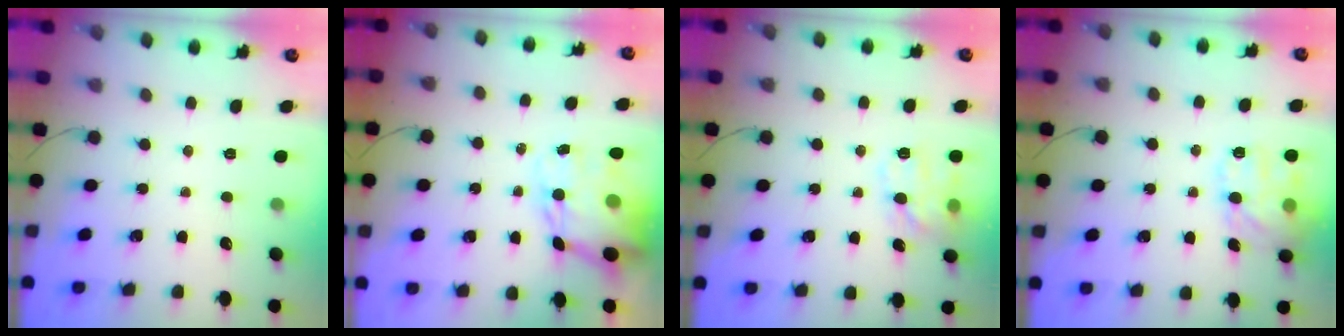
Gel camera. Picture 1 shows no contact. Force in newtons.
{"total": 15.7, "press": 15.2, "slide": 3.7}
{"total": 12.3, "press": 12.3, "slide": 0.2}
{"total": 14.8, "press": 14.7, "slide": 0.6}